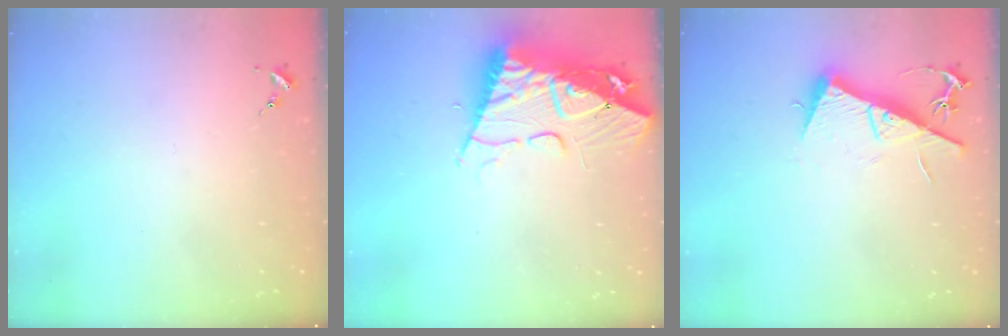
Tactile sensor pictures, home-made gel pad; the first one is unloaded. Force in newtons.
{"total": 16.8, "press": 16.7, "slide": 1.6}
{"total": 11.3, "press": 11.3, "slide": 0.4}